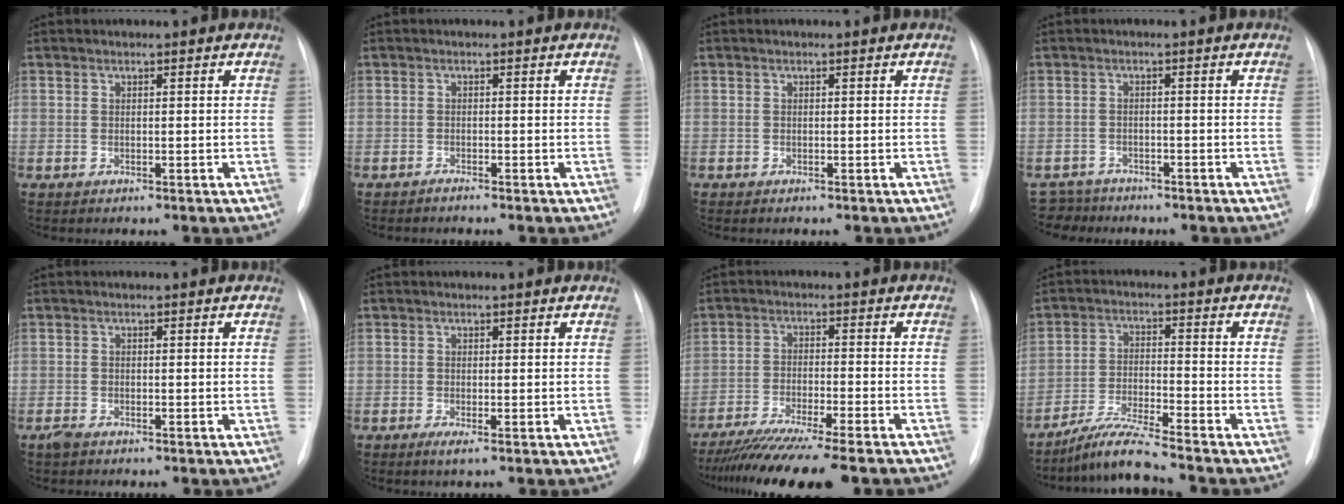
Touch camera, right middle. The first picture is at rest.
{"total": 0.6, "force": [-0.5, -0.2, 0.1], "torque": [0.000, -0.002, -0.008]}
{"total": 0.0}
{"total": 4.0, "force": [-3.6, 1.3, -1.1], "torque": [0.018, -0.007, -0.064]}
{"total": 1.3, "force": [-1.0, 0.4, 0.7], "torque": [-0.020, -0.003, -0.017]}
{"total": 1.0, "force": [-0.4, -0.1, 1.0], "torque": [-0.014, -0.003, -0.007]}
{"total": 15.0, "force": [-12.6, -0.1, 8.0], "torque": [-0.125, -0.042, -0.198]}
{"total": 7.0, "force": [-6.2, -1.0, 3.0], "torque": [-0.062, -0.023, -0.117]}